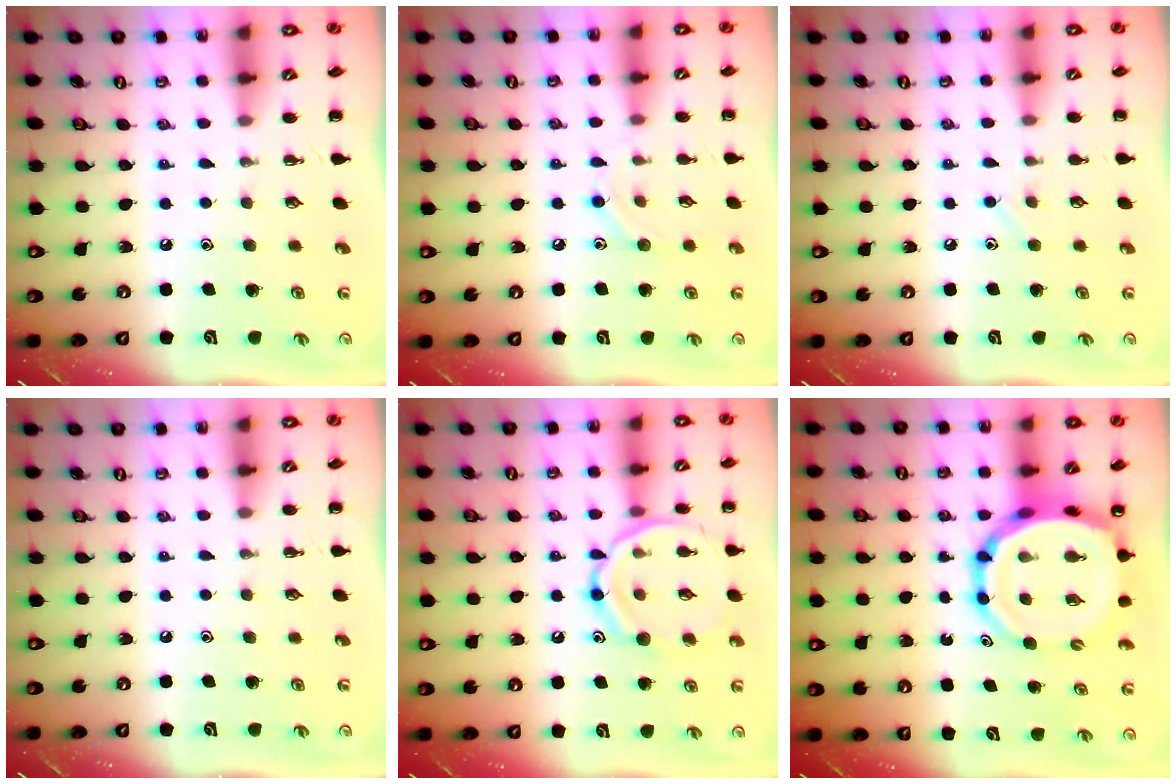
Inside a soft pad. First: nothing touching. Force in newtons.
{"total": 6.6, "press": 6.5, "slide": 1.1}
{"total": 5.0, "press": 4.8, "slide": 1.3}
{"total": 0.0}
{"total": 14.2, "press": 14.2, "slide": 1.4}
{"total": 14.2, "press": 13.6, "slide": 4.1}